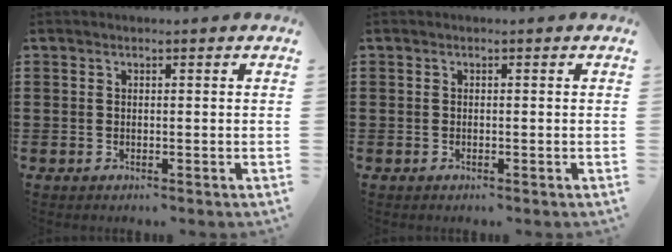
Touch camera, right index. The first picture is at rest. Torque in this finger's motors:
{"motor_torque": [-0.29, 0.25, -0.01, 0.00]}